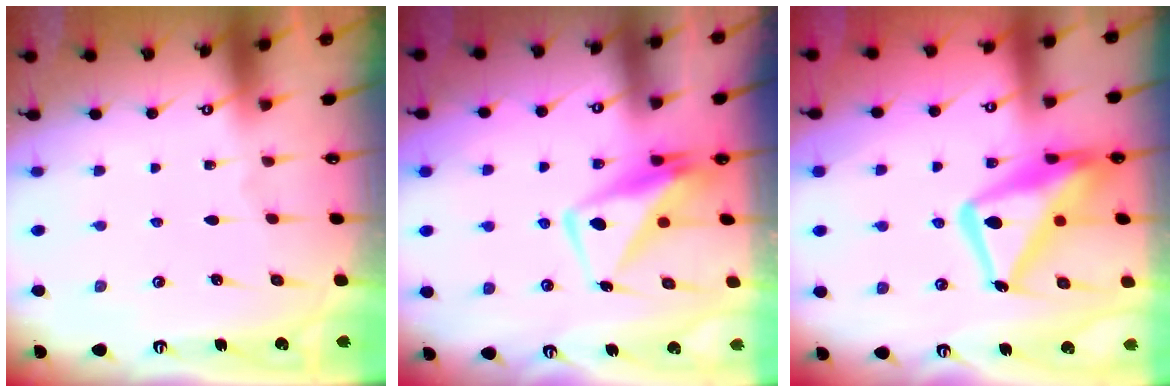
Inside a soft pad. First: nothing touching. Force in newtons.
{"total": 10.3, "press": 10.2, "slide": 1.0}
{"total": 18.7, "press": 18.6, "slide": 1.7}